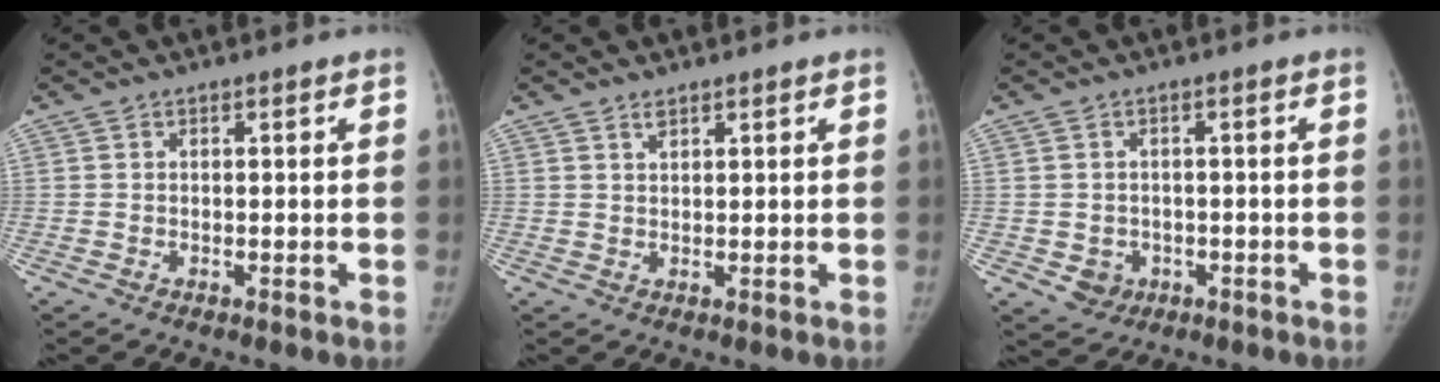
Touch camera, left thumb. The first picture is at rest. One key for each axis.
{"total": 1.6, "fx": 1.3, "fy": 0.6, "fz": 0.7, "tx": -0.008, "ty": -0.007, "tz": 0.024}
{"total": 3.6, "fx": -1.0, "fy": 3.2, "fz": 1.3, "tx": -0.005, "ty": 0.003, "tz": -0.004}